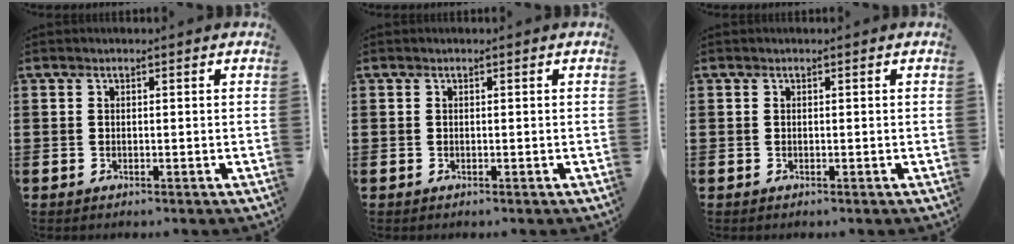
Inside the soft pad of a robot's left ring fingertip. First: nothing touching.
{"total": 0.0}
{"total": 0.0}